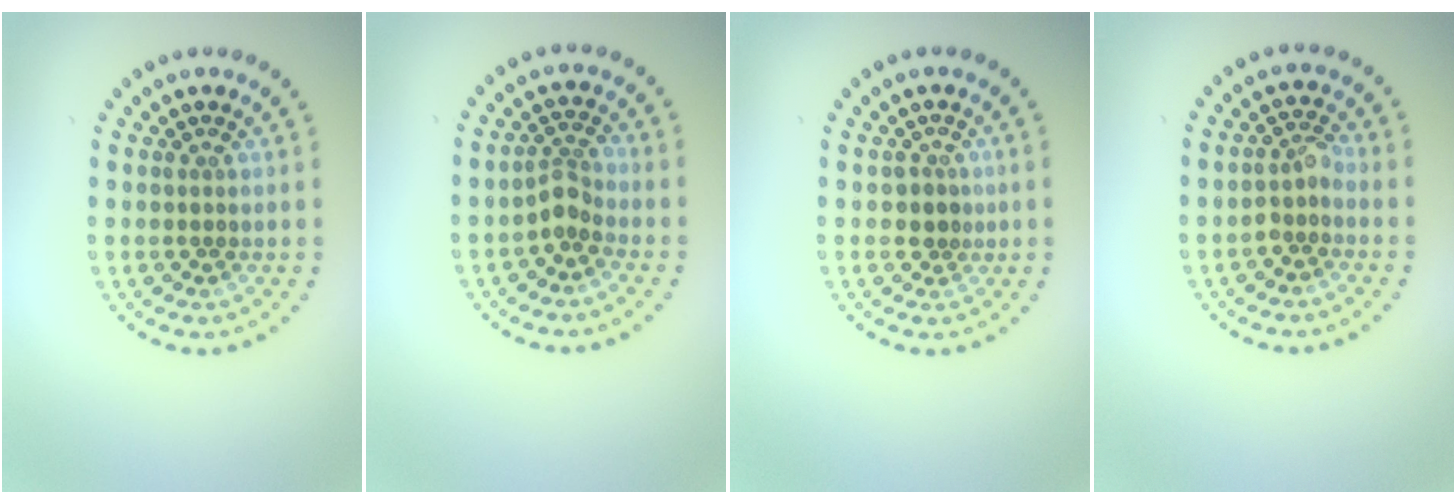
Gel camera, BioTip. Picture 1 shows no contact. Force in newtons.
{"total": 2.0, "press": 1.5, "slide": 1.4}
{"total": 1.6, "press": 1.4, "slide": 0.7}
{"total": 1.7, "press": 1.4, "slide": 1.0}